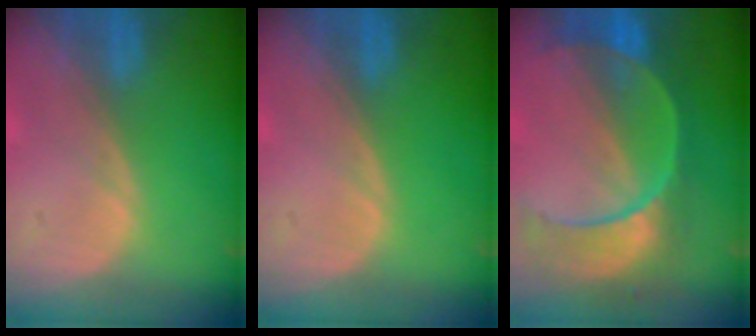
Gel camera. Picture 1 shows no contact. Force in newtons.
{"total": 0.0}
{"total": 10.7, "press": 9.2, "slide": 5.5}